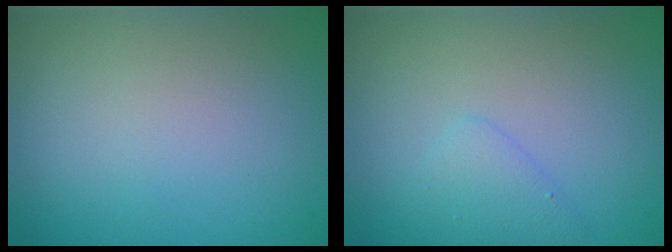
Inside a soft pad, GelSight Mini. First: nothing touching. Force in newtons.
{"total": 1.7, "press": 1.6, "slide": 0.1}